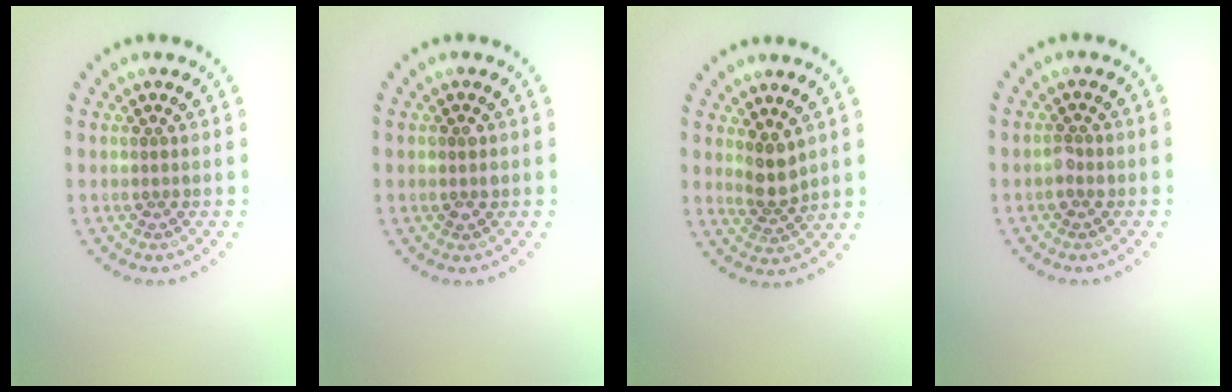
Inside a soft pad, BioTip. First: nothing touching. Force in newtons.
{"total": 1.1, "press": 1.1, "slide": 0.4}
{"total": 2.3, "press": 1.8, "slide": 1.4}
{"total": 1.1, "press": 1.1, "slide": 0.1}